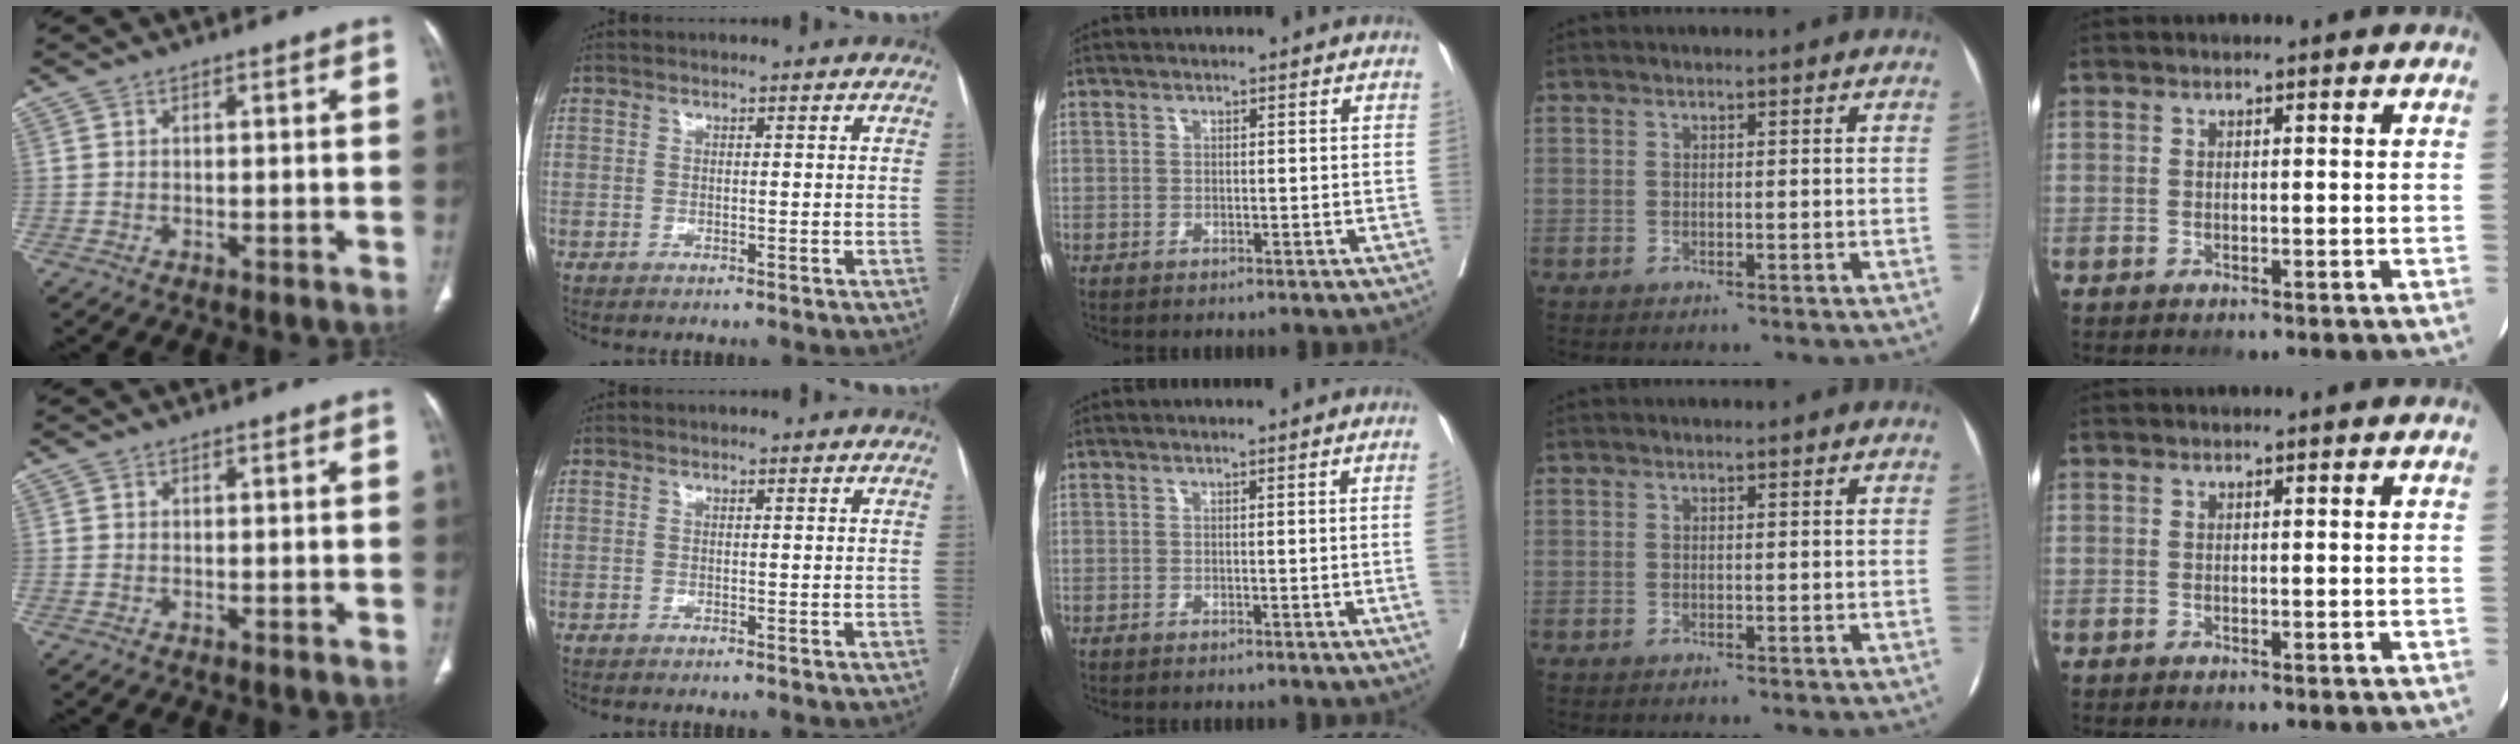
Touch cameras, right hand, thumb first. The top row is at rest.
{"middle": {"total": 1.7, "force": [-0.3, -0.7, 1.5], "torque": [-0.016, -0.002, -0.005]}}